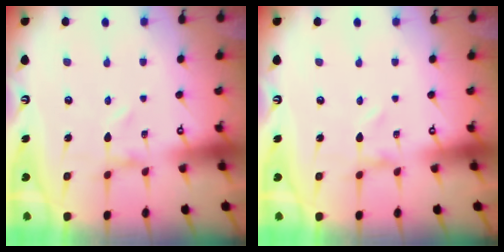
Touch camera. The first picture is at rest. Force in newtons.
{"total": 0.0}